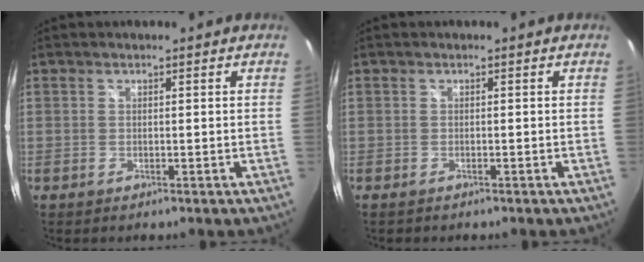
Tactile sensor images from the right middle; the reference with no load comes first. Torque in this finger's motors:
{"motor_torque": [-0.30, 0.14, 0.07, 0.00]}